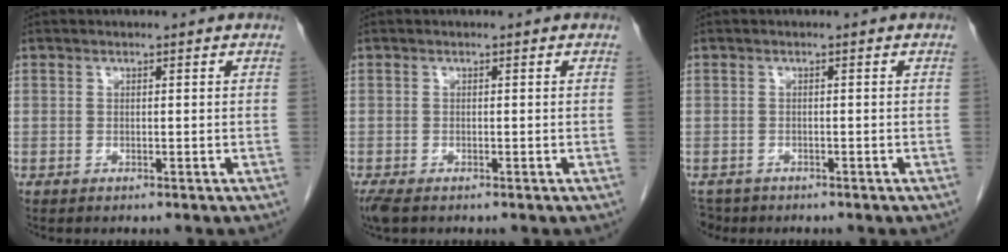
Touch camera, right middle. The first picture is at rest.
{"total": 2.9, "force": [-2.1, 1.0, 1.7], "torque": [-0.040, -0.011, -0.034]}
{"total": 2.9, "force": [-2.4, 1.7, 0.2], "torque": [-0.004, -0.002, -0.040]}